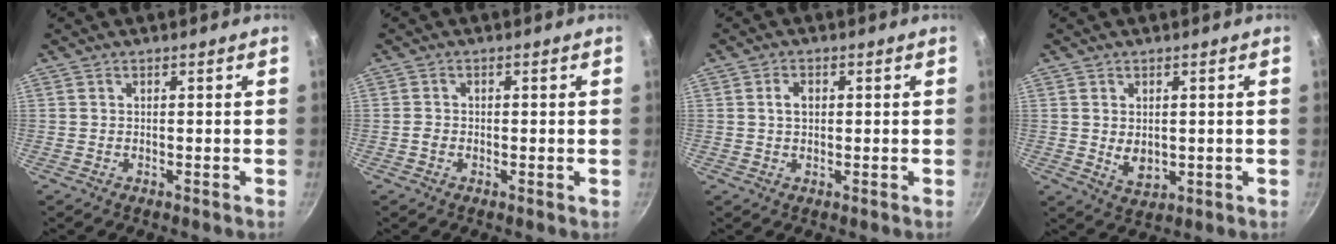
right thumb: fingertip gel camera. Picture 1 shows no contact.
{"total": 1.3, "force": [-0.4, 1.0, 0.7], "torque": [-0.011, 0.004, -0.009]}
{"total": 2.3, "force": [0.3, 1.6, 1.6], "torque": [-0.022, 0.004, 0.005]}
{"total": 4.6, "force": [0.4, 3.2, 3.2], "torque": [-0.049, -0.011, 0.015]}